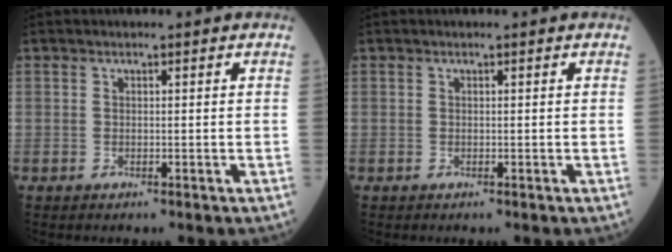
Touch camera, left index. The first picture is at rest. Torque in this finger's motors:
{"motor_torque": [0.00, 0.00, 0.00, 0.00]}